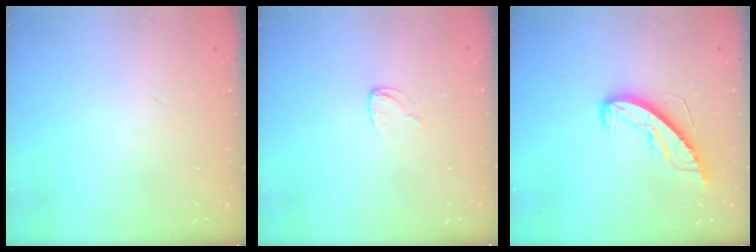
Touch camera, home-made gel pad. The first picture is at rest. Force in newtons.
{"total": 3.9, "press": 3.9, "slide": 0.4}
{"total": 8.5, "press": 8.5, "slide": 0.4}